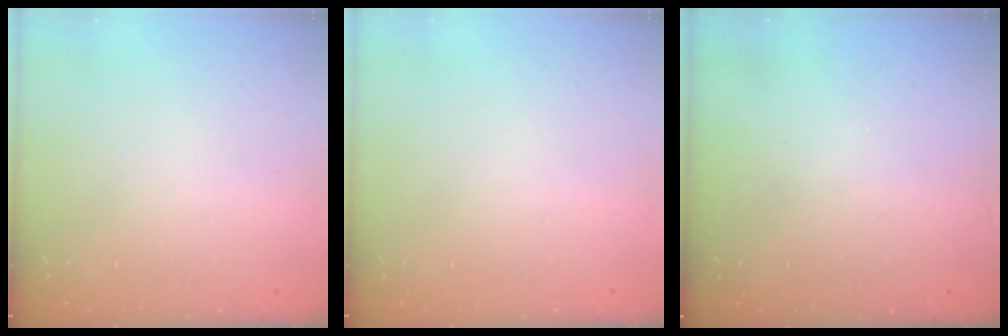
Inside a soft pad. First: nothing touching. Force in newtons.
{"total": 0.0}
{"total": 3.1, "press": 3.1, "slide": 0.1}